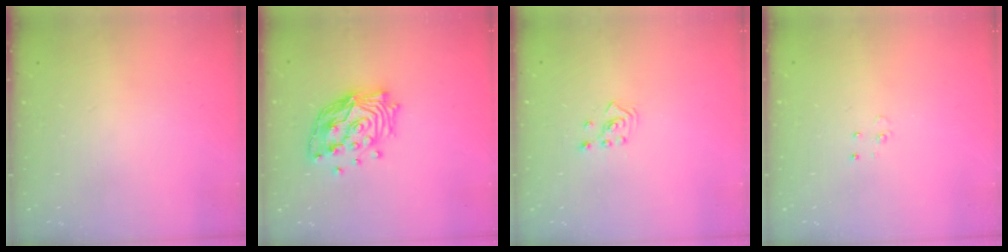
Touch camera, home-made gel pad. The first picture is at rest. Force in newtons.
{"total": 18.0, "press": 17.9, "slide": 2.4}
{"total": 2.5, "press": 2.4, "slide": 0.8}
{"total": 3.0, "press": 2.9, "slide": 0.3}